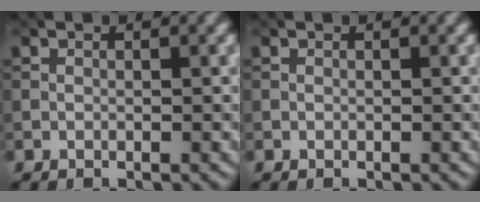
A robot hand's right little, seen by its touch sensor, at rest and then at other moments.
{"total": 0.0}